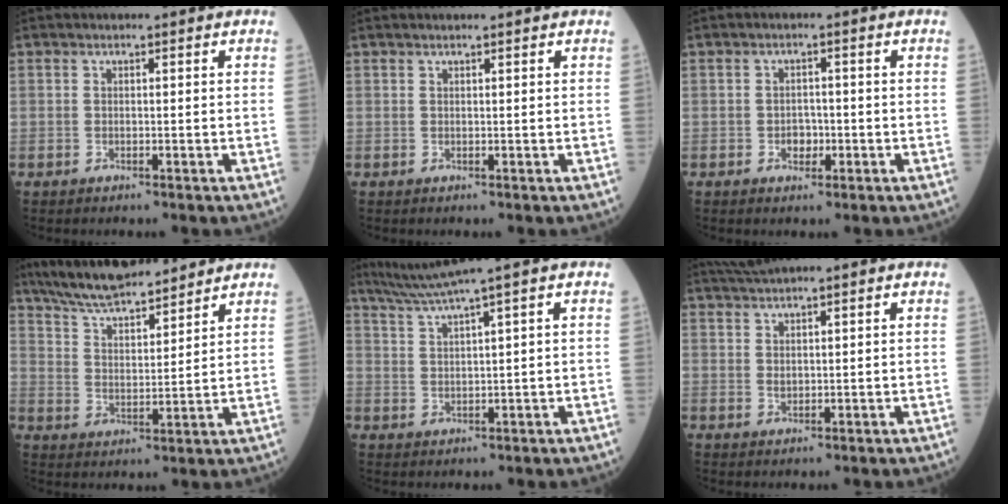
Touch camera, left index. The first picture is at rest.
{"total": 1.6, "force": [1.5, -0.1, 0.7], "torque": [-0.008, 0.014, 0.024]}
{"total": 2.1, "force": [-0.7, 1.5, 1.2], "torque": [-0.015, 0.005, -0.008]}
{"total": 12.9, "force": [11.6, 1.9, 5.3], "torque": [-0.098, 0.017, 0.205]}
{"total": 4.9, "force": [3.9, -2.2, 2.1], "torque": [-0.051, 0.000, 0.083]}
{"total": 2.8, "force": [2.5, 0.0, 1.3], "torque": [-0.030, 0.006, 0.057]}